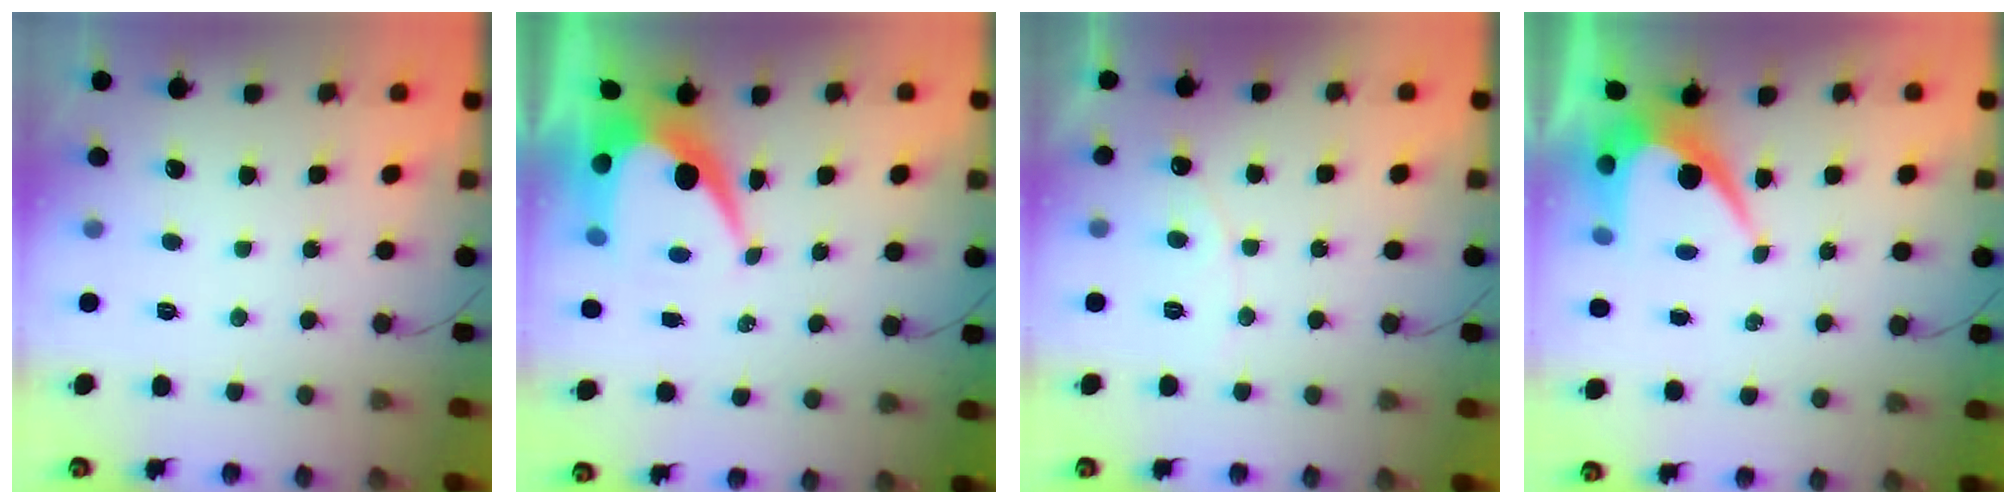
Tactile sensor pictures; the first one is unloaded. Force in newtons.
{"total": 8.4, "press": 8.3, "slide": 0.7}
{"total": 4.5, "press": 4.5, "slide": 0.4}
{"total": 7.5, "press": 7.5, "slide": 0.5}